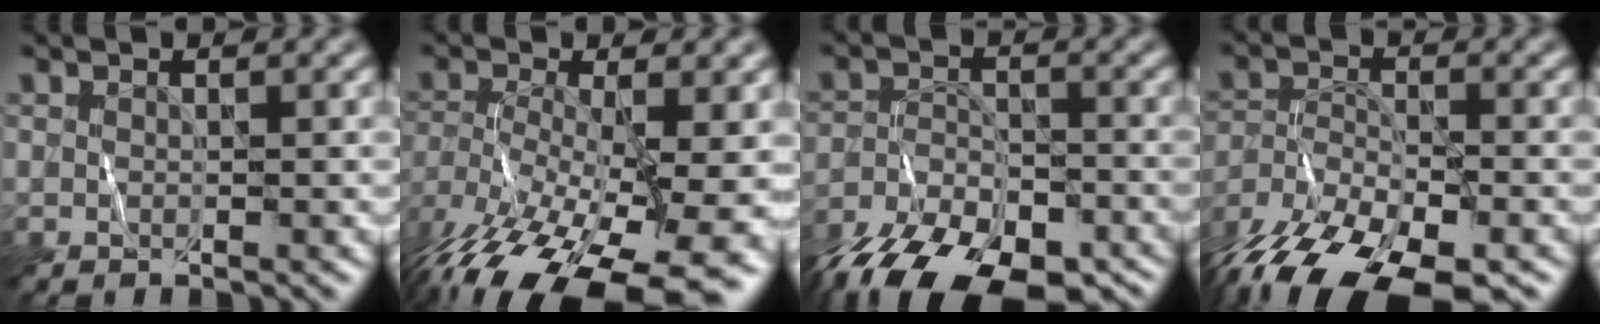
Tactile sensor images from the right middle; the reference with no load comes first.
{"total": 15.8, "force": [-8.7, 6.0, 11.7], "torque": [-0.233, -0.031, -0.126]}
{"total": 12.5, "force": [-9.7, 5.3, 5.9], "torque": [-0.108, -0.033, -0.145]}
{"total": 13.6, "force": [-11.0, 4.8, 6.6], "torque": [-0.125, -0.044, -0.166]}